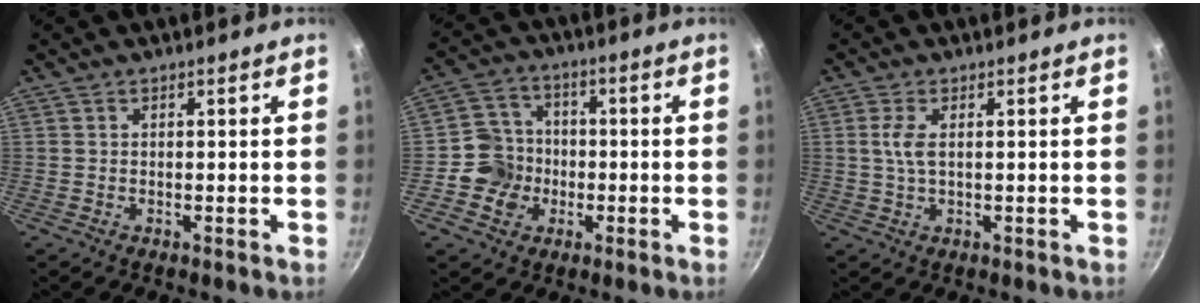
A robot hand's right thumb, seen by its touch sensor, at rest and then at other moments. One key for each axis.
{"total": 8.2, "fx": -1.9, "fy": 7.5, "fz": 2.7, "tx": -0.021, "ty": 0.025, "tz": -0.050}
{"total": 3.4, "fx": 0.5, "fy": 1.4, "fz": 3.1, "tx": -0.071, "ty": 0.003, "tz": 0.010}